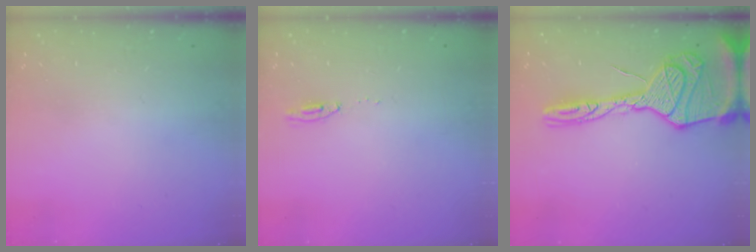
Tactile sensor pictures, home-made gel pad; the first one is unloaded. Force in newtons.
{"total": 4.1, "press": 4.1, "slide": 0.4}
{"total": 22.2, "press": 22.1, "slide": 2.0}